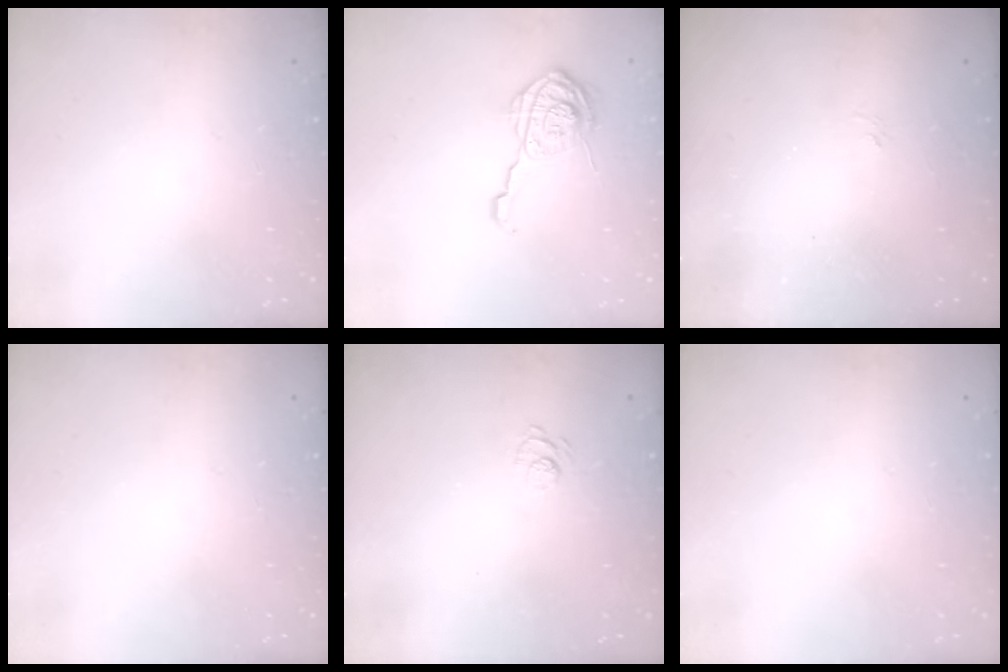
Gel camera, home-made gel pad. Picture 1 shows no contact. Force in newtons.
{"total": 10.7, "press": 10.7, "slide": 0.3}
{"total": 1.5, "press": 1.1, "slide": 1.0}
{"total": 0.0}
{"total": 2.1, "press": 1.6, "slide": 1.3}
{"total": 0.0}